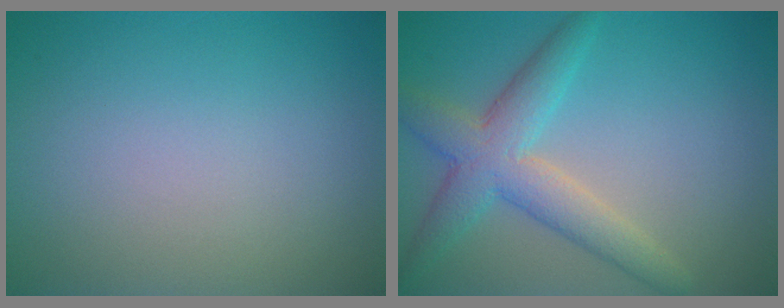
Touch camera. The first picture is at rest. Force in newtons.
{"total": 5.1, "press": 5.1, "slide": 0.3}